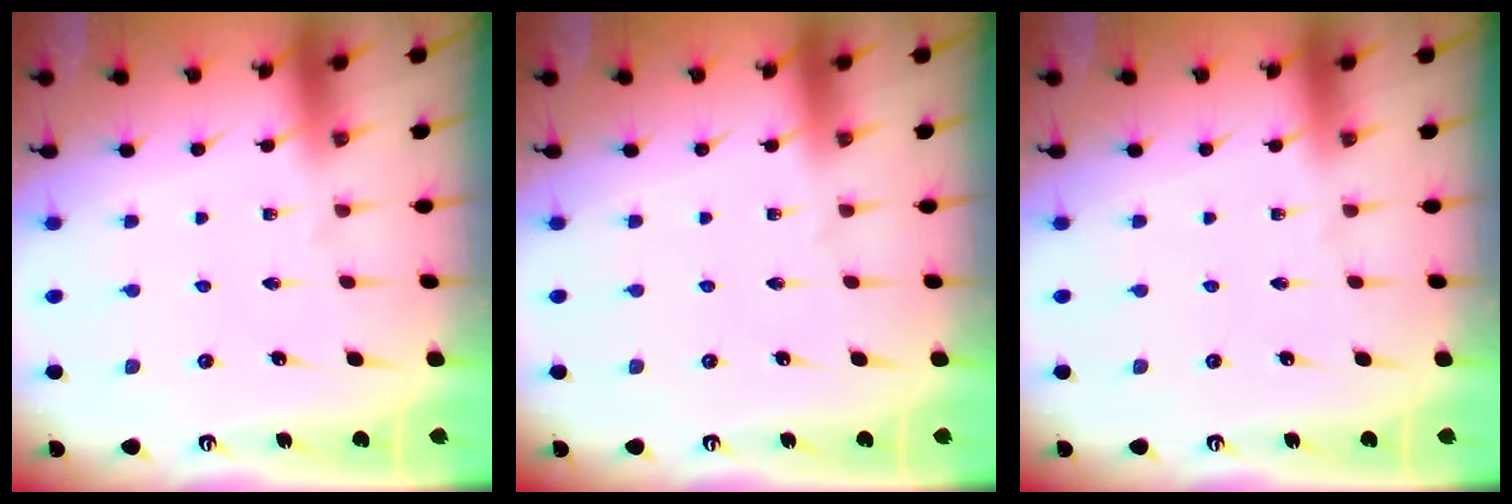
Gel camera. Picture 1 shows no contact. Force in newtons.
{"total": 0.0}
{"total": 0.0}